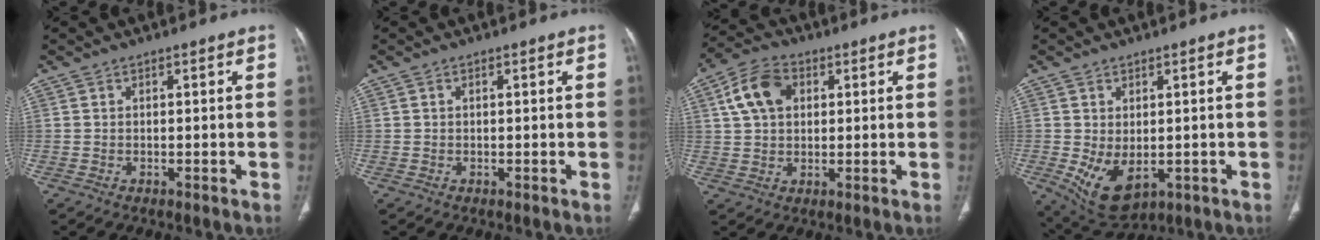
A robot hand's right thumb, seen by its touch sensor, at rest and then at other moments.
{"total": 0.0}
{"total": 9.0, "force": [2.7, 6.2, 6.0], "torque": [-0.105, 0.010, 0.046]}
{"total": 8.2, "force": [-1.4, 4.8, 6.5], "torque": [-0.111, -0.010, 0.001]}